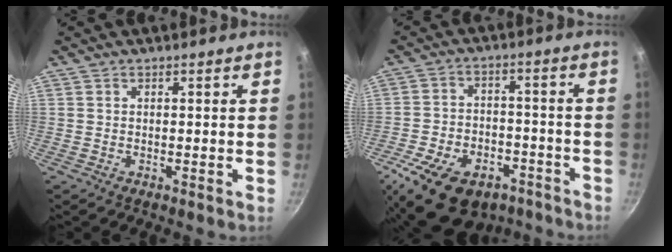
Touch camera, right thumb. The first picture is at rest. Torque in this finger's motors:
{"motor_torque": [0.13, 0.68, 1.01, -1.76, 0.17]}